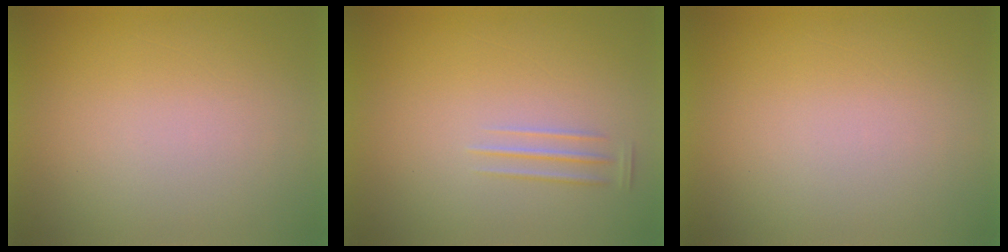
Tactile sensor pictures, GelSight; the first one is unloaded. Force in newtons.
{"total": 1.3}
{"total": 1.0}